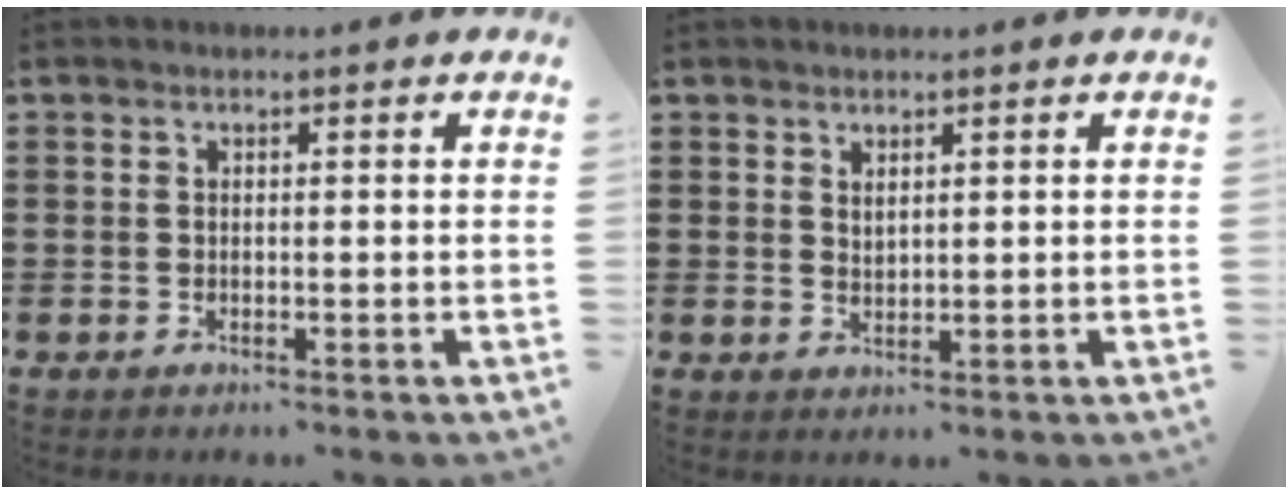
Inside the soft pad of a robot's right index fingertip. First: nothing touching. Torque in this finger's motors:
{"motor_torque": [-0.04, 0.44, -0.05, 0.00]}